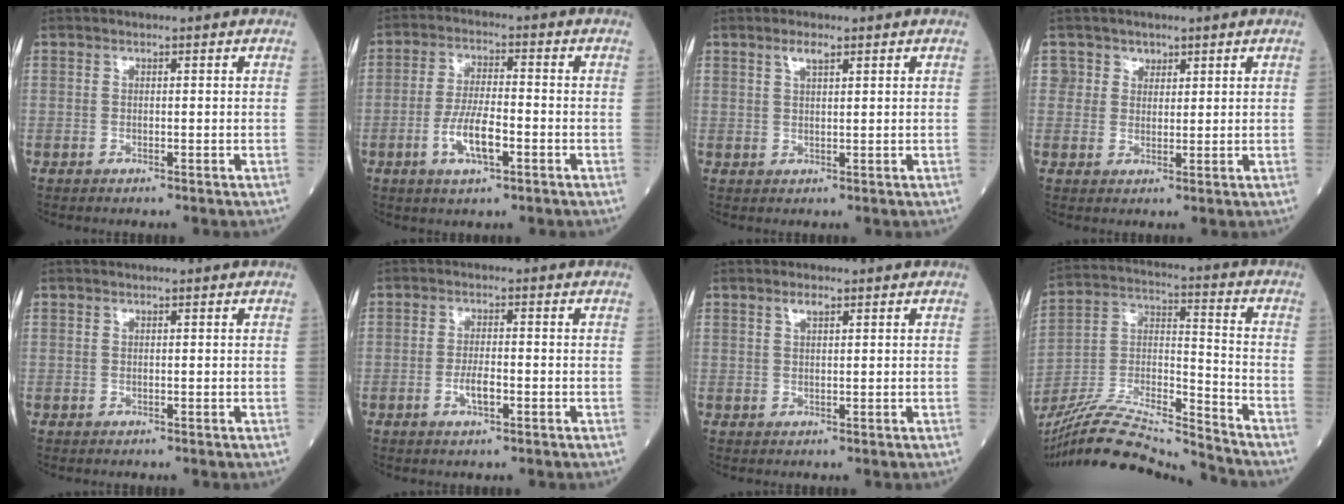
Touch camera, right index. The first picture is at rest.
{"total": 7.1, "force": [-2.6, 1.8, 6.4], "torque": [-0.128, -0.001, -0.048]}
{"total": 2.2, "force": [1.4, 0.5, 1.6], "torque": [-0.032, 0.003, 0.028]}
{"total": 3.0, "force": [1.7, 2.5, -0.4], "torque": [0.027, -0.004, 0.020]}
{"total": 0.0}
{"total": 3.1, "force": [-1.2, 0.7, 2.8], "torque": [-0.056, 0.000, -0.020]}
{"total": 1.6, "force": [1.0, 0.5, 1.1], "torque": [-0.022, 0.003, 0.019]}
{"total": 18.7, "force": [-17.8, -0.6, 5.8], "torque": [-0.117, 0.006, -0.316]}